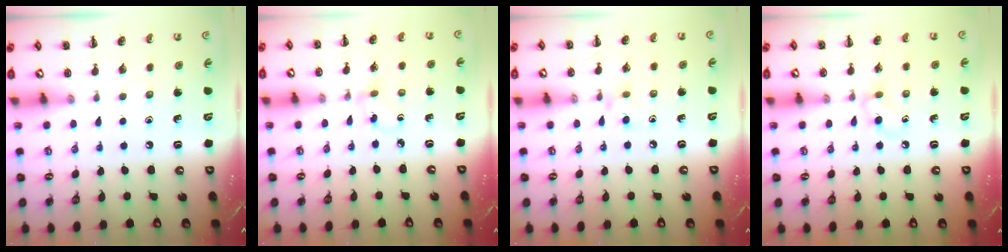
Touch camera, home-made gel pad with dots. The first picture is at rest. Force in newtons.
{"total": 1.7, "press": 1.5, "slide": 0.8}
{"total": 4.4, "press": 4.0, "slide": 1.8}
{"total": 4.1, "press": 3.9, "slide": 1.5}